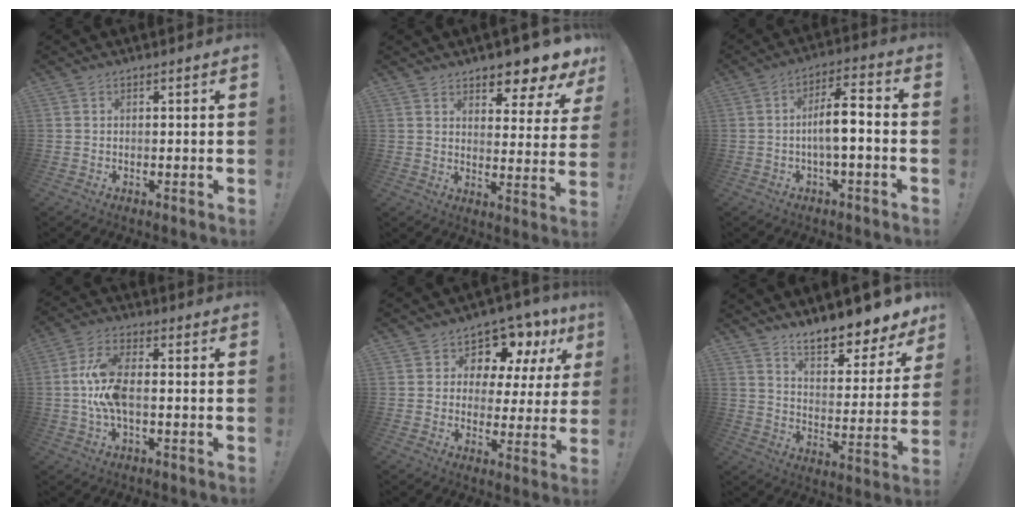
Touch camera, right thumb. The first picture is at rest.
{"total": 7.6, "force": [6.9, 1.8, 2.7], "torque": [-0.032, -0.075, 0.119]}
{"total": 9.5, "force": [-1.5, 2.5, 9.0], "torque": [-0.152, 0.010, -0.033]}
{"total": 10.5, "force": [-1.2, 4.7, 9.4], "torque": [-0.189, 0.007, -0.018]}
{"total": 8.7, "force": [5.9, 5.4, 3.5], "torque": [-0.054, -0.057, 0.107]}
{"total": 10.5, "force": [9.3, 2.6, 4.1], "torque": [-0.057, -0.086, 0.160]}